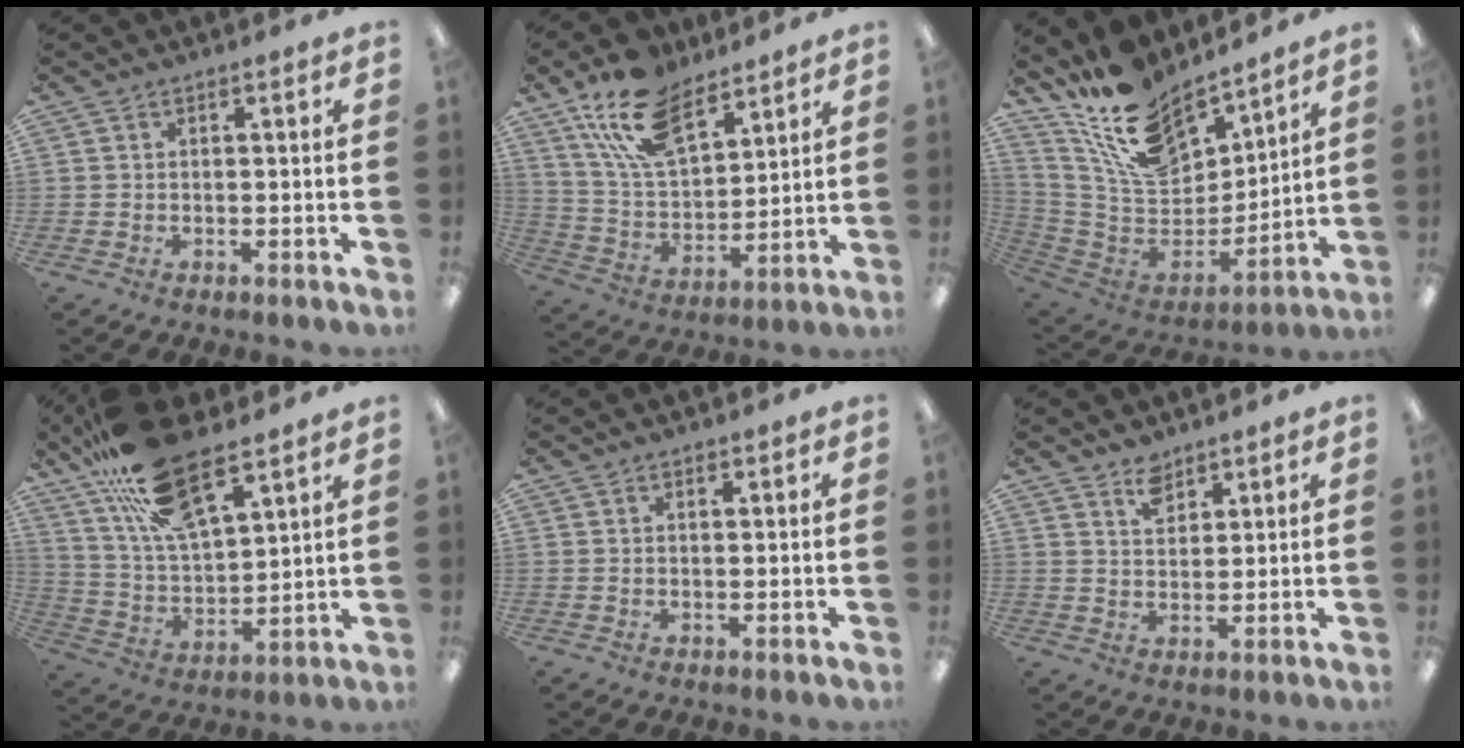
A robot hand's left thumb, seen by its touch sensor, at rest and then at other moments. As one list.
[{"total": 17.8, "force": [12.2, 8.6, 9.7], "torque": [-0.188, -0.048, 0.223]}, {"total": 18.2, "force": [14.6, 7.7, 7.8], "torque": [-0.175, -0.094, 0.268]}, {"total": 20.6, "force": [14.2, 7.6, 12.8], "torque": [-0.241, -0.062, 0.252]}, {"total": 0.8, "force": [0.6, 0.4, 0.2], "torque": [-0.005, 0.001, 0.011]}, {"total": 4.9, "force": [3.9, 2.6, 1.4], "torque": [-0.014, -0.020, 0.071]}]